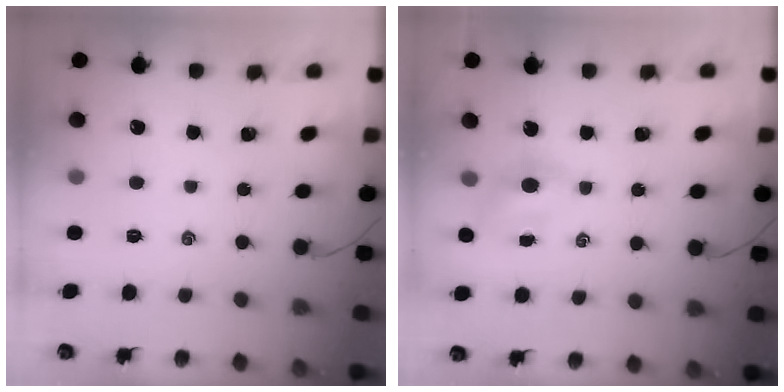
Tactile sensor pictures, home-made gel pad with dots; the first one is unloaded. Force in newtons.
{"total": 3.9, "press": 3.8, "slide": 1.0}